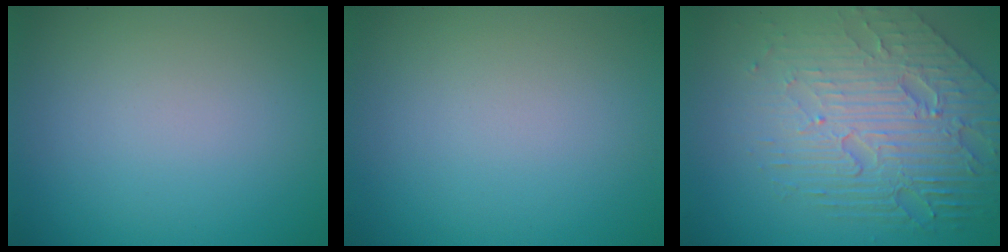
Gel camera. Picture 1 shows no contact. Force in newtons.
{"total": 0.0}
{"total": 8.3, "press": 5.6, "slide": 6.1}